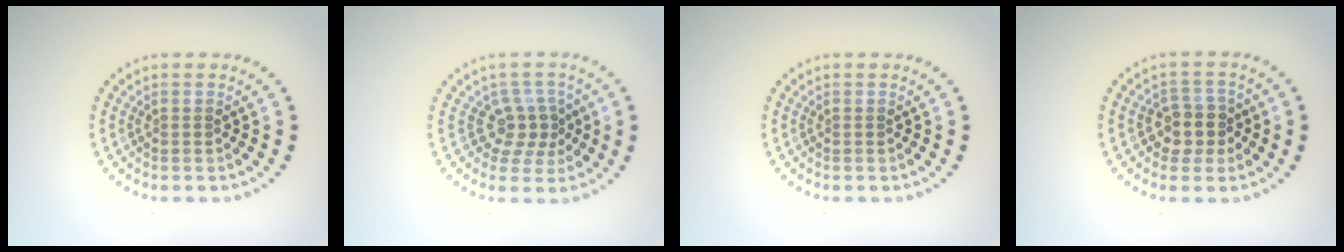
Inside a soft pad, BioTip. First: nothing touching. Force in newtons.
{"total": 2.8, "press": 2.0, "slide": 1.9}
{"total": 0.0}
{"total": 2.8, "press": 2.5, "slide": 1.3}